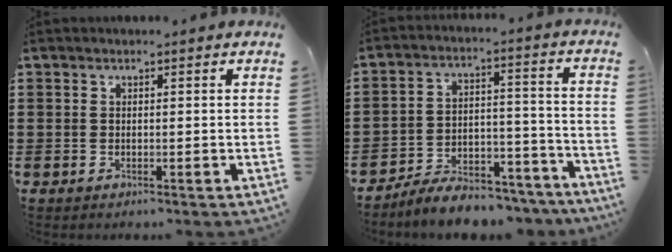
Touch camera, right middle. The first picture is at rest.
{"total": 7.5, "force": [-7.2, 1.6, 1.5], "torque": [-0.013, 0.025, -0.136]}